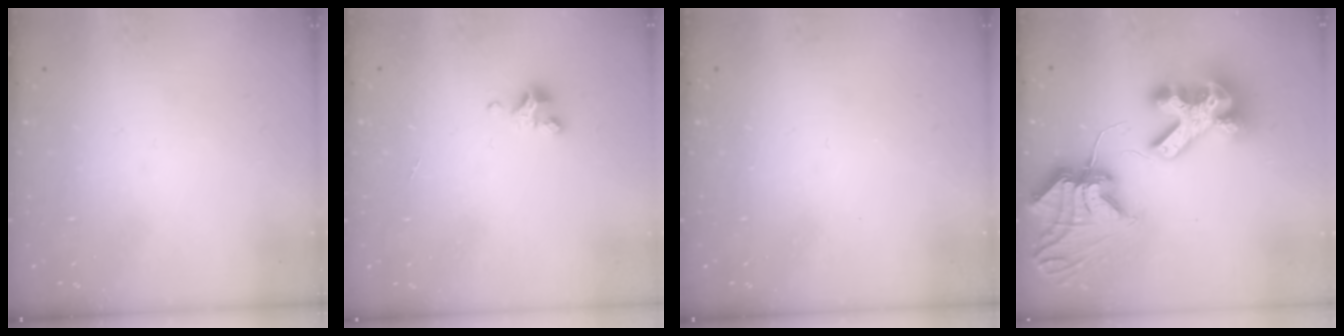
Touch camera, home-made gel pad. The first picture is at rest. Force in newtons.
{"total": 2.9, "press": 2.9, "slide": 0.3}
{"total": 0.0}
{"total": 18.4, "press": 18.3, "slide": 2.2}